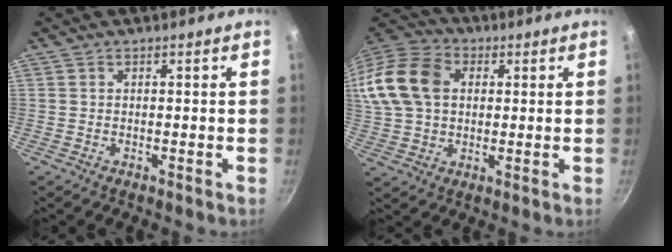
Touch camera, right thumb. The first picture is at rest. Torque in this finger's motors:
{"motor_torque": [0.82, 2.08, 0.97, -0.03, 0.14]}